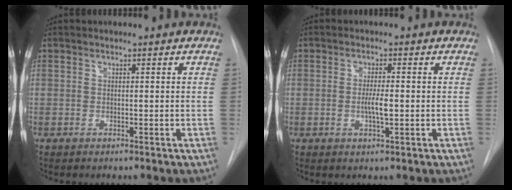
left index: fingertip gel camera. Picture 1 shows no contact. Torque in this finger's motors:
{"motor_torque": [0.64, -0.02, 0.12, 0.07]}